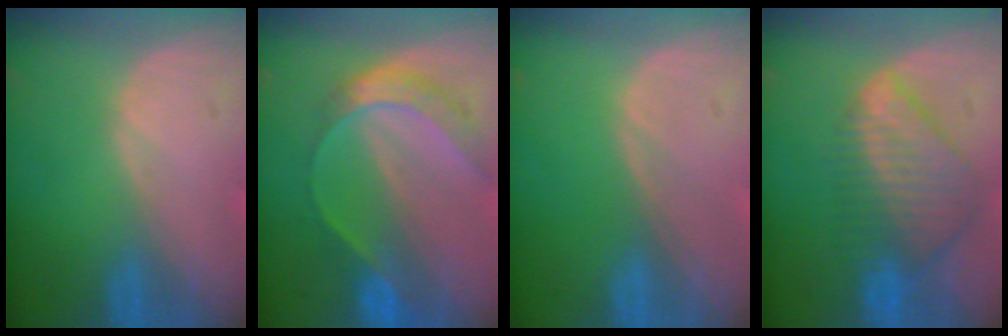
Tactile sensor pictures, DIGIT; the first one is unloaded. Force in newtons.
{"total": 7.2, "press": 6.1, "slide": 4.0}
{"total": 0.0}
{"total": 8.7, "press": 7.5, "slide": 4.3}